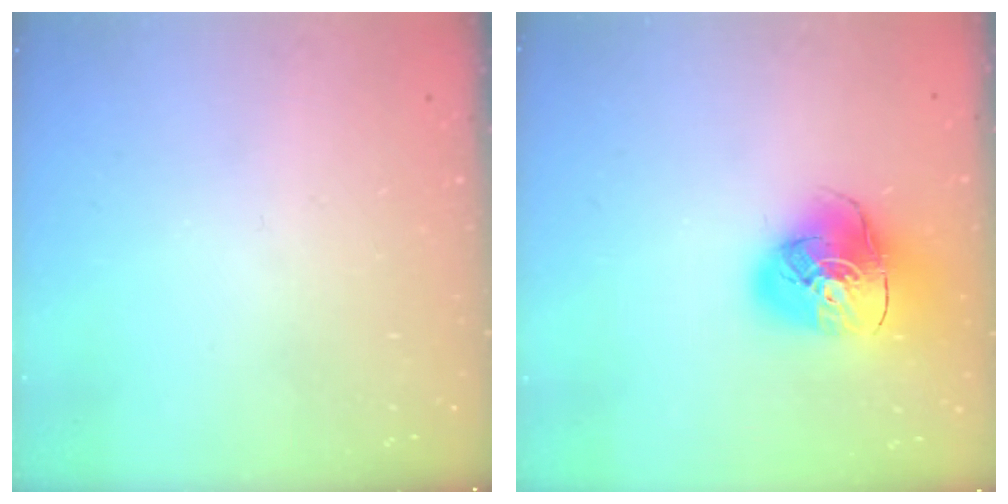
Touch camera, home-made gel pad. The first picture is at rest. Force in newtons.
{"total": 14.9, "press": 14.7, "slide": 2.0}